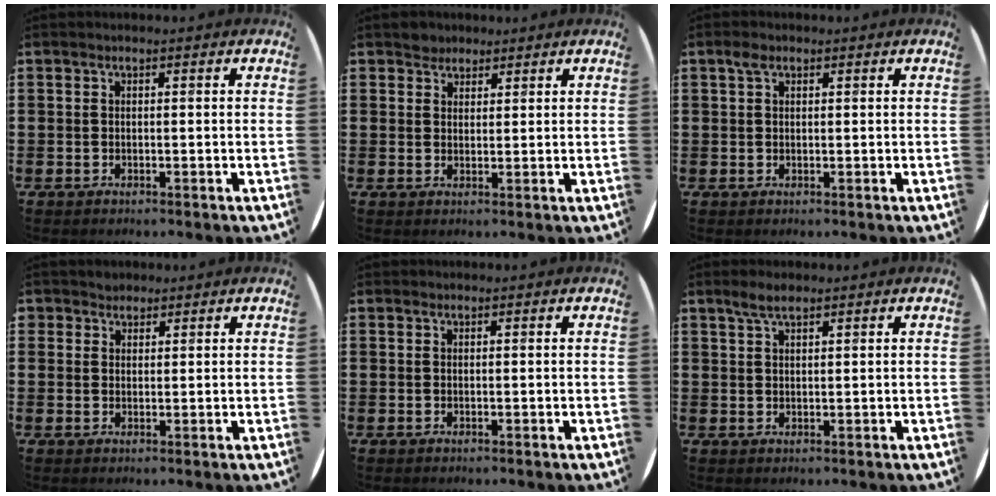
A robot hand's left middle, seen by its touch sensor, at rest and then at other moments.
{"total": 2.2, "force": [1.9, 1.0, -0.2], "torque": [0.009, 0.002, 0.036]}
{"total": 1.4, "force": [0.8, 0.8, 0.8], "torque": [-0.010, 0.003, 0.012]}
{"total": 1.9, "force": [1.6, 0.9, -0.2], "torque": [0.002, 0.007, 0.033]}
{"total": 0.0}
{"total": 2.7, "force": [2.1, 0.9, 1.5], "torque": [-0.025, 0.003, 0.036]}